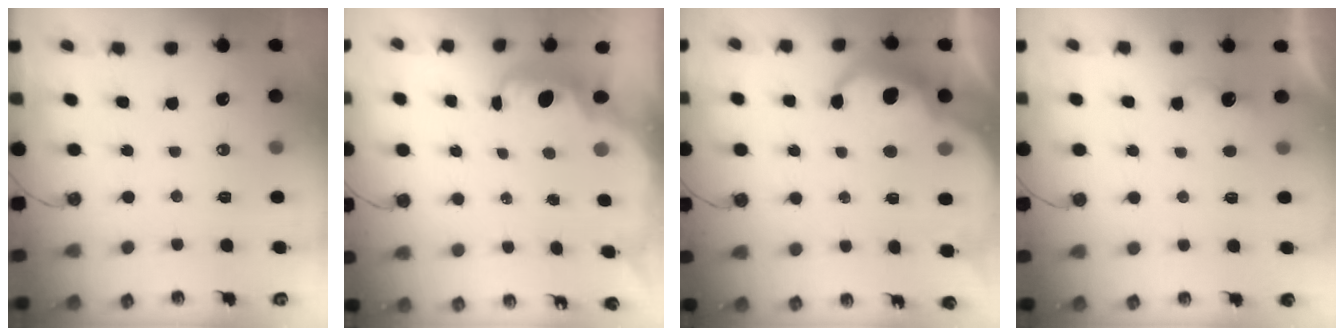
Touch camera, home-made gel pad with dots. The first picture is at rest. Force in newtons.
{"total": 3.8, "press": 3.7, "slide": 0.4}
{"total": 8.1, "press": 8.1, "slide": 0.5}
{"total": 2.4, "press": 2.3, "slide": 0.7}